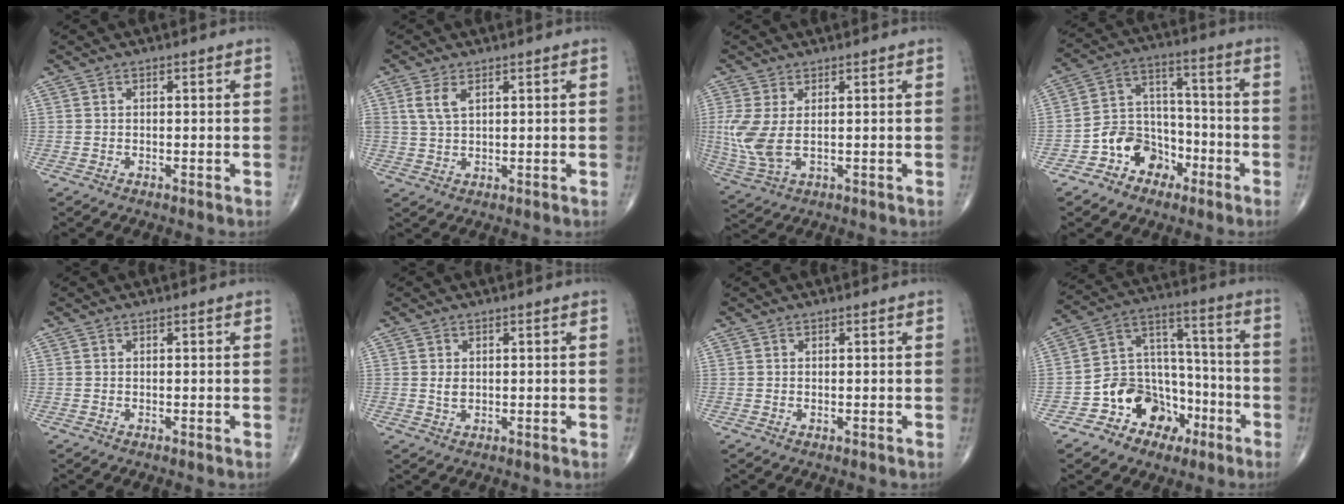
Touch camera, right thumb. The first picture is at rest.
{"total": 4.0, "force": [1.8, 2.0, 3.0], "torque": [-0.064, 0.000, 0.040]}
{"total": 8.1, "force": [0.5, 4.1, 7.0], "torque": [-0.182, -0.007, 0.023]}
{"total": 10.8, "force": [-5.8, 8.3, 4.0], "torque": [-0.029, 0.073, -0.103]}
{"total": 0.0}
{"total": 1.8, "force": [0.3, 1.3, 1.2], "torque": [-0.018, -0.003, 0.008]}
{"total": 0.0}
{"total": 15.0, "force": [-7.1, 11.4, 6.7], "torque": [-0.055, 0.085, -0.116]}